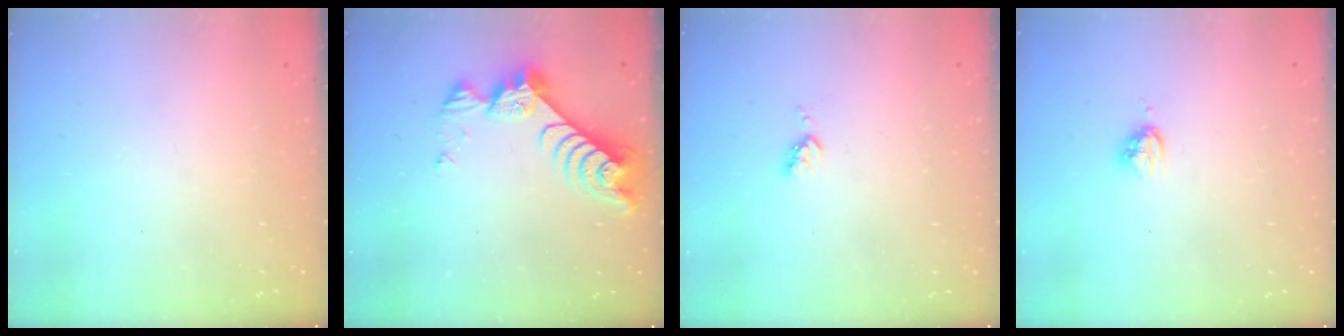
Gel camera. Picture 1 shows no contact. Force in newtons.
{"total": 8.9, "press": 8.8, "slide": 0.8}
{"total": 4.0, "press": 4.0, "slide": 0.5}
{"total": 3.4, "press": 3.4, "slide": 0.4}